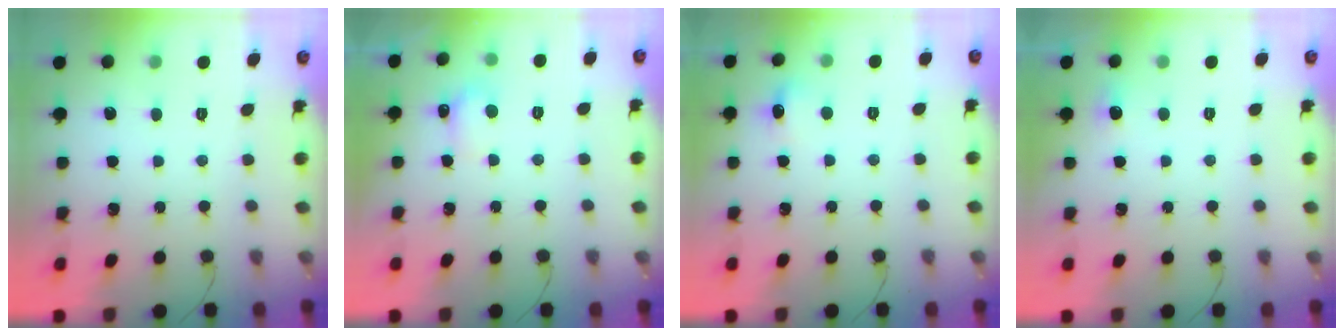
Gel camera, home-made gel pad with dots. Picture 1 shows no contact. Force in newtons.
{"total": 5.1, "press": 4.9, "slide": 1.3}
{"total": 5.9, "press": 5.7, "slide": 1.5}
{"total": 3.7, "press": 3.3, "slide": 1.5}